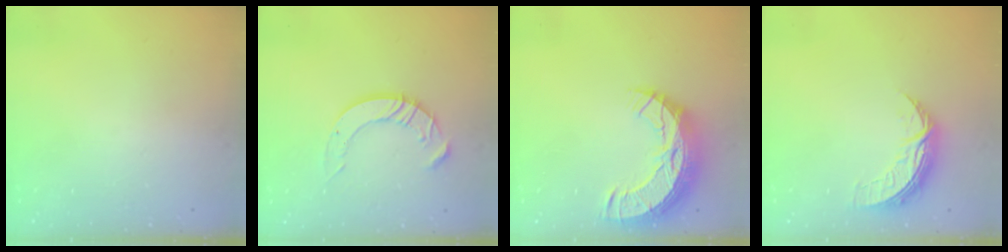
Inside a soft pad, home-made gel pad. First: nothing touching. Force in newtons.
{"total": 8.3, "press": 8.3, "slide": 0.8}
{"total": 13.4, "press": 13.4, "slide": 0.9}
{"total": 7.5, "press": 7.5, "slide": 0.5}